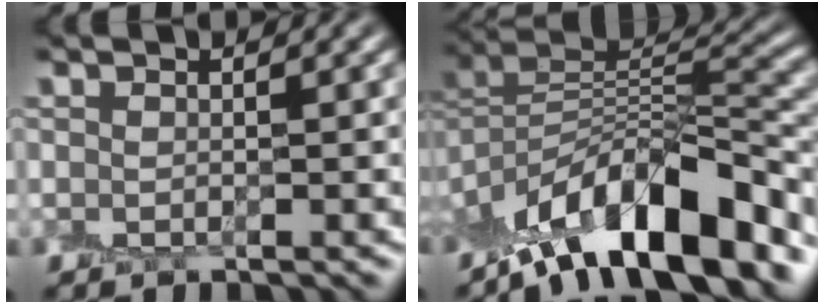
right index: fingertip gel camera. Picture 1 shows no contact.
{"total": 12.7, "force": [-8.2, 3.9, 8.9], "torque": [-0.142, 0.024, -0.151]}